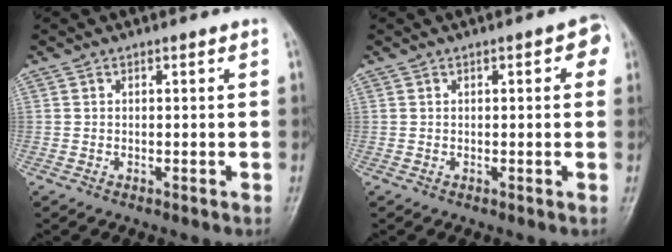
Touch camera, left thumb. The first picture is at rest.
{"total": 3.2, "force": [0.9, 1.4, 2.7], "torque": [-0.019, 0.004, 0.003]}